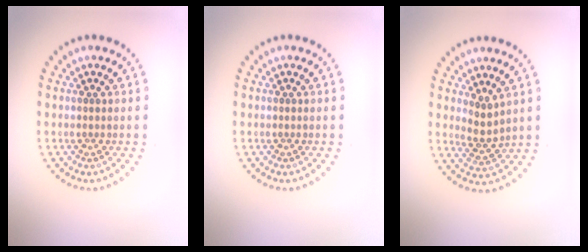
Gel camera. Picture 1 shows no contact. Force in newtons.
{"total": 0.0}
{"total": 2.1, "press": 1.6, "slide": 1.4}